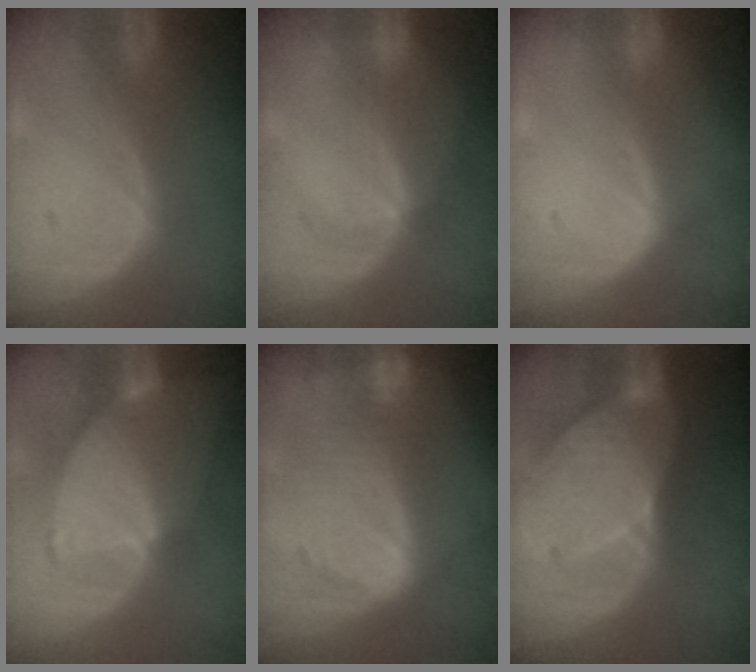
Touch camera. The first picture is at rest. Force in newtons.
{"total": 2.7, "press": 2.4, "slide": 1.2}
{"total": 1.1, "press": 0.7, "slide": 0.9}
{"total": 7.3, "press": 6.8, "slide": 2.8}
{"total": 10.1, "press": 8.5, "slide": 5.4}
{"total": 7.7, "press": 7.7, "slide": 0.4}